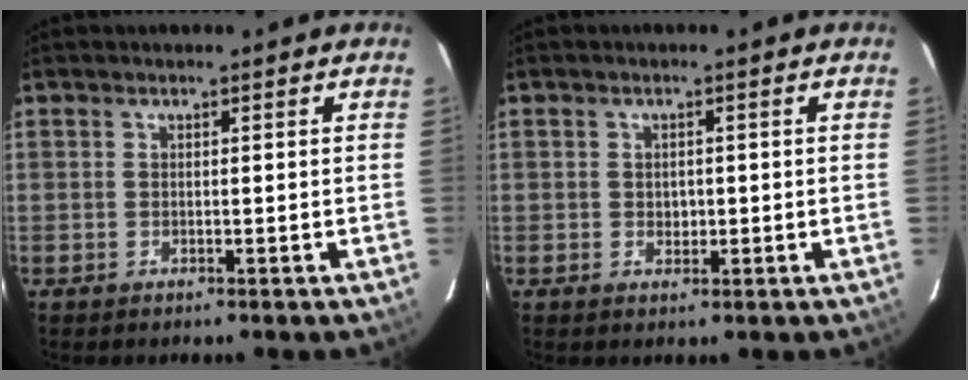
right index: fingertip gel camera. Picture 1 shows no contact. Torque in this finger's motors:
{"motor_torque": [-0.10, 0.10, 0.01, 0.00]}